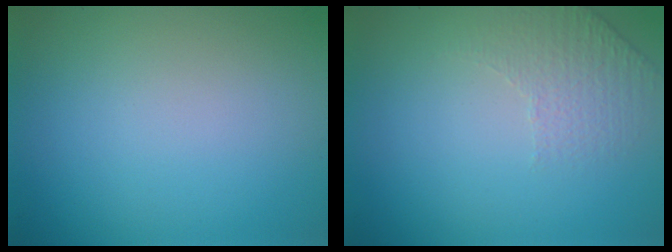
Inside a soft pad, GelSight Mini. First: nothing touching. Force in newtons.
{"total": 1.5, "press": 1.0, "slide": 1.1}